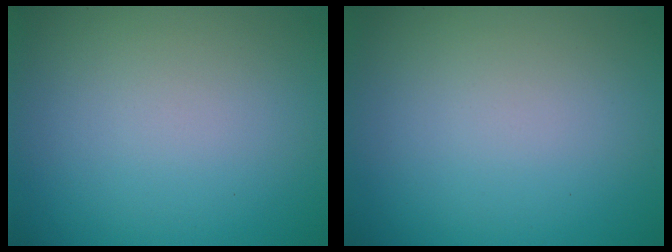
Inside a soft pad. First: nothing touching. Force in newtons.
{"total": 0.0}